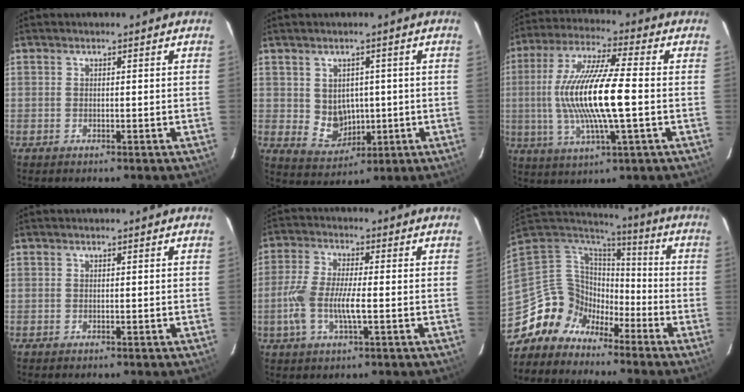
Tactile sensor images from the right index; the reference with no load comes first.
{"total": 6.2, "force": [0.3, 5.6, 2.7], "torque": [-0.054, 0.002, 0.025]}
{"total": 16.8, "force": [-1.0, 2.5, 16.6], "torque": [-0.323, -0.002, -0.018]}
{"total": 0.0}
{"total": 8.6, "force": [-1.9, 2.3, 8.1], "torque": [-0.175, -0.002, -0.039]}
{"total": 11.2, "force": [-9.0, 6.6, 1.1], "torque": [-0.038, 0.039, -0.179]}